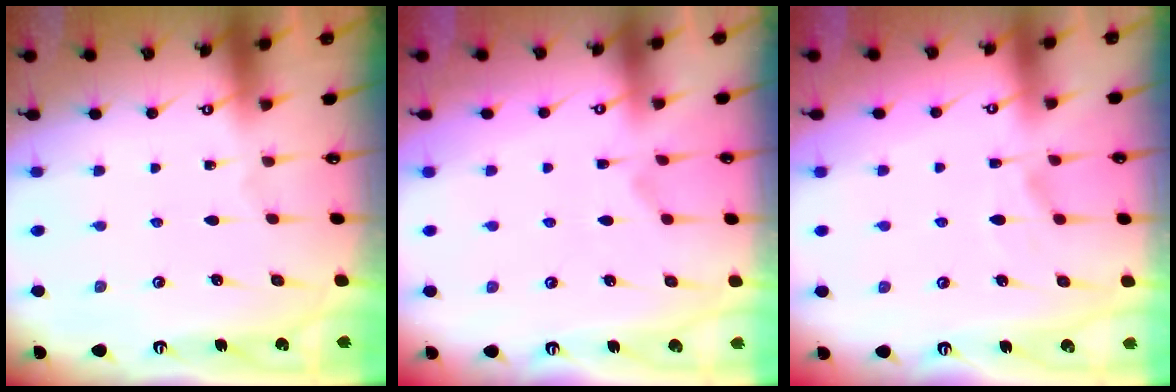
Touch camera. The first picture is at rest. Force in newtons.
{"total": 3.4, "press": 3.2, "slide": 1.1}
{"total": 1.4, "press": 0.7, "slide": 1.2}